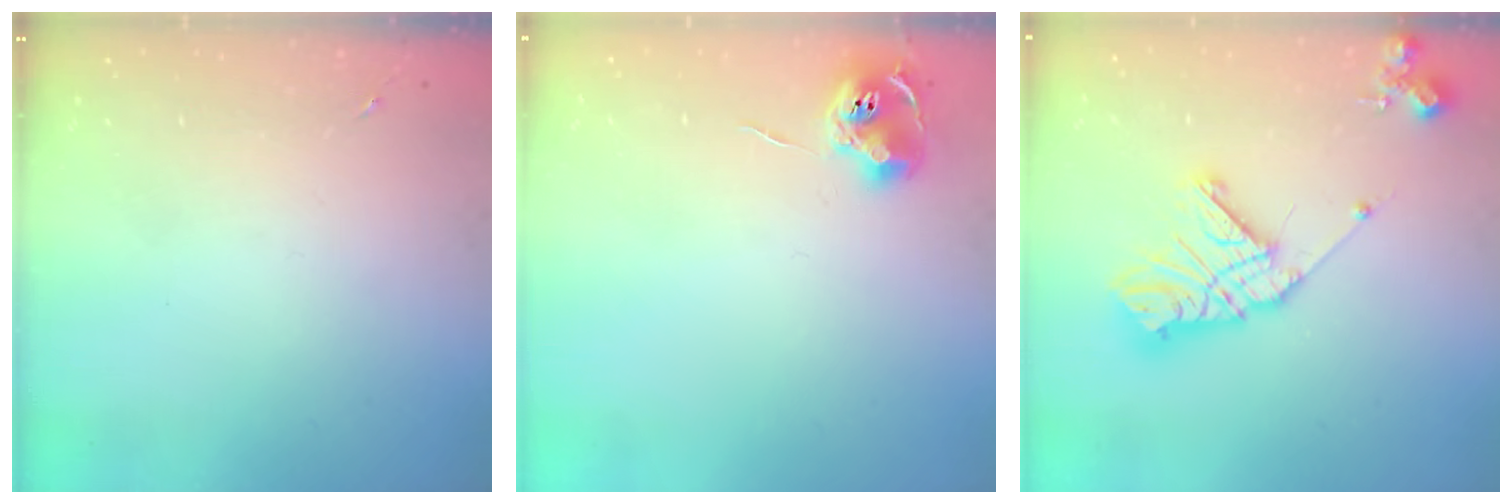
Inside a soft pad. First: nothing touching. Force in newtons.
{"total": 8.7, "press": 8.7, "slide": 0.4}
{"total": 17.8, "press": 17.7, "slide": 2.1}